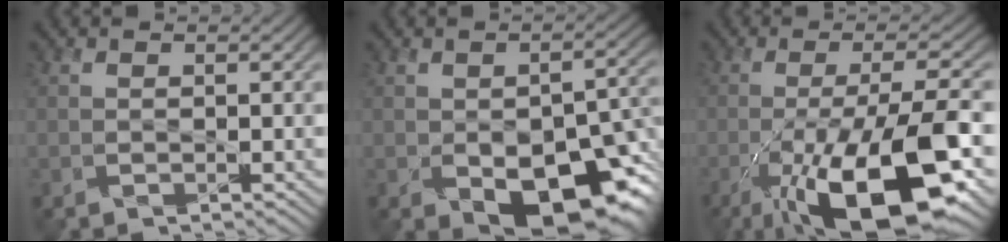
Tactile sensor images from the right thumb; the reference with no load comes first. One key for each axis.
{"total": 13.8, "fx": -5.4, "fy": 7.7, "fz": 10.0, "tx": -0.136, "ty": -0.032, "tz": -0.074}
{"total": 17.6, "fx": -7.9, "fy": 5.4, "fz": 14.7, "tx": -0.232, "ty": -0.008, "tz": -0.128}